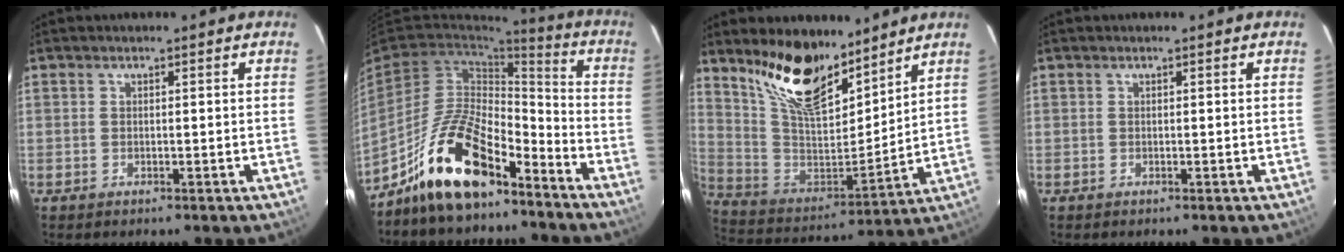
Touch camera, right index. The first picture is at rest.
{"total": 17.2, "force": [-12.0, 6.7, 10.4], "torque": [-0.205, 0.015, -0.212]}
{"total": 17.6, "force": [12.9, 6.8, 10.0], "torque": [-0.195, -0.008, 0.248]}
{"total": 0.0}